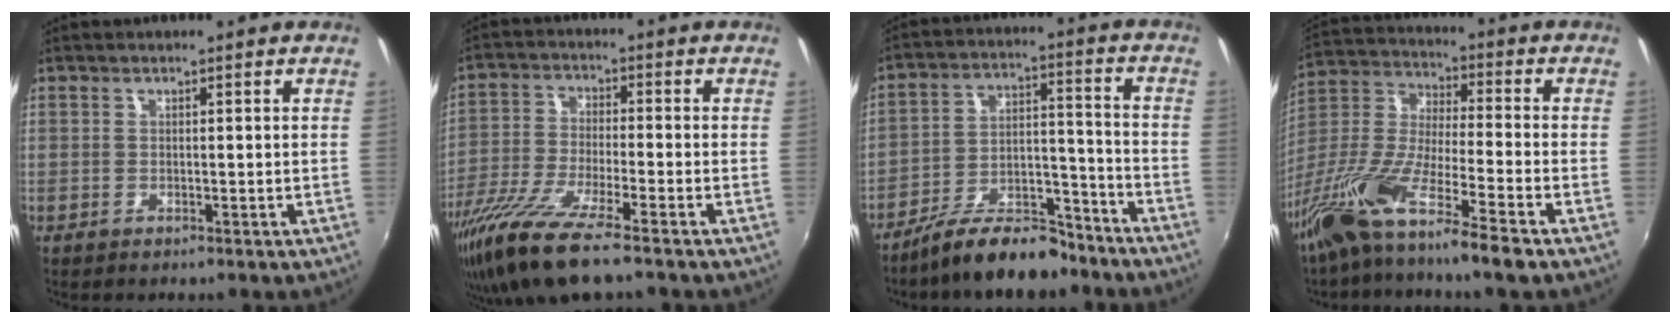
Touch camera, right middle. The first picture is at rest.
{"total": 14.8, "force": [-10.4, 2.0, 10.3], "torque": [-0.218, -0.047, -0.196]}
{"total": 13.3, "force": [-10.8, 4.4, 6.5], "torque": [-0.119, 0.023, -0.170]}
{"total": 15.7, "force": [-11.2, 0.4, 11.0], "torque": [-0.221, -0.028, -0.219]}